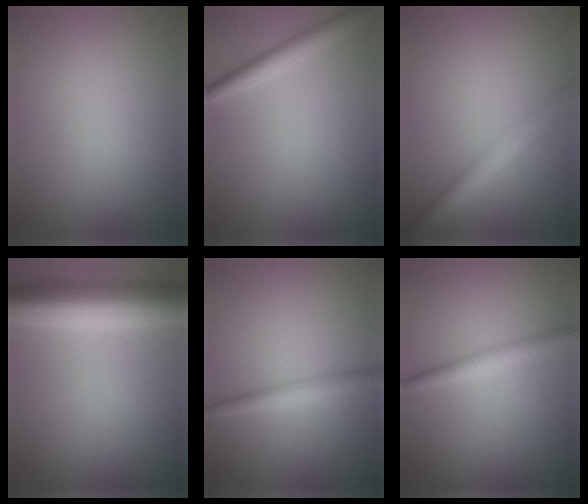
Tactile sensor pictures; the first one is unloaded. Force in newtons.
{"total": 2.6, "press": 2.6, "slide": 0.1}
{"total": 4.1, "press": 4.1, "slide": 0.1}
{"total": 9.5, "press": 9.5, "slide": 0.3}
{"total": 2.4, "press": 2.4, "slide": 0.0}
{"total": 2.3, "press": 2.3, "slide": 0.0}